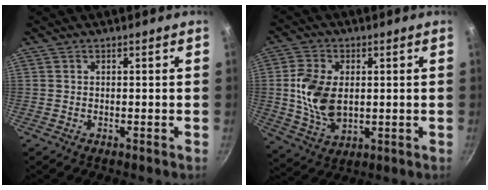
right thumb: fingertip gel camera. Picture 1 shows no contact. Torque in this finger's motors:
{"motor_torque": [-0.88, 1.08, 1.05, 0.07, 0.15]}